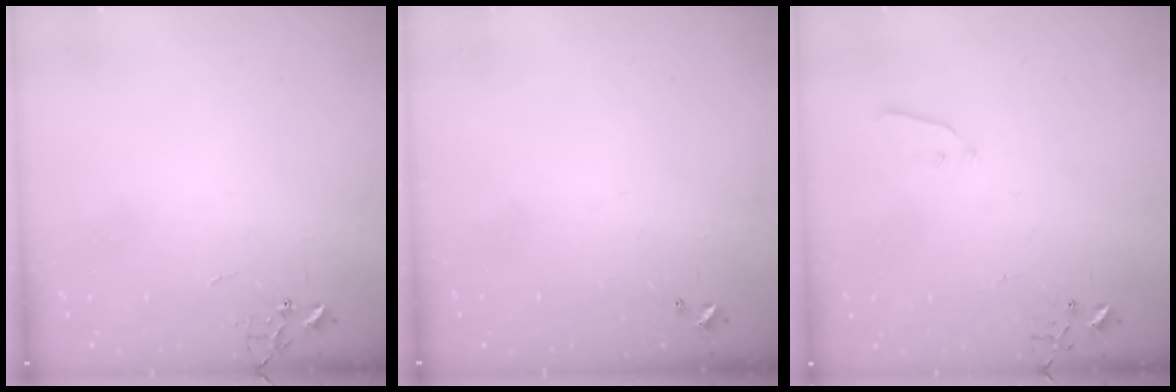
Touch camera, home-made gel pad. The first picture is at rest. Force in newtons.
{"total": 0.0}
{"total": 3.5, "press": 3.5, "slide": 0.3}